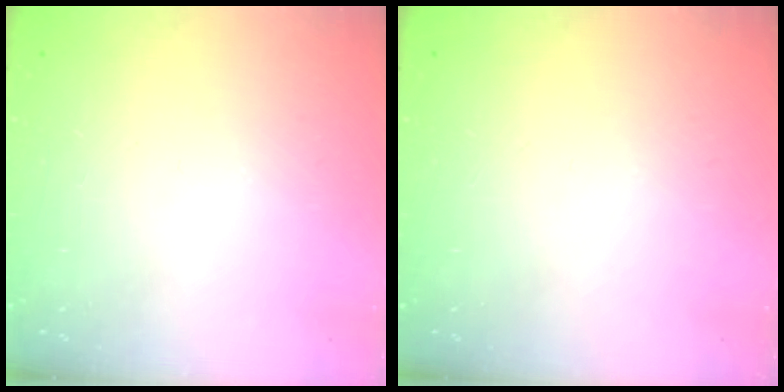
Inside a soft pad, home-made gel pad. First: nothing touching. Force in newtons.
{"total": 0.0}